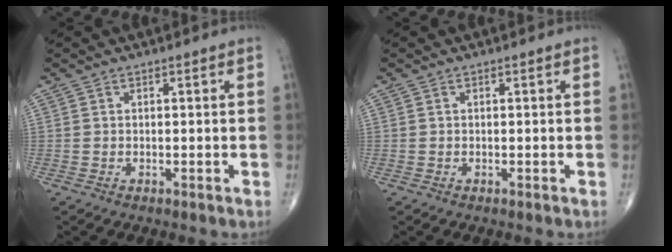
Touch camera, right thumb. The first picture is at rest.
{"total": 0.0}